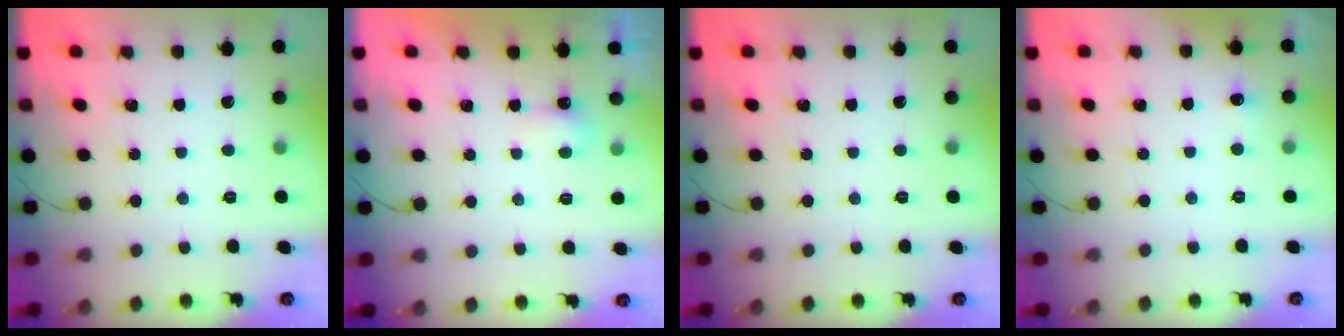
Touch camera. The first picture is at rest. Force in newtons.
{"total": 3.2, "press": 3.2, "slide": 0.7}
{"total": 0.0}
{"total": 3.6, "press": 3.5, "slide": 1.1}